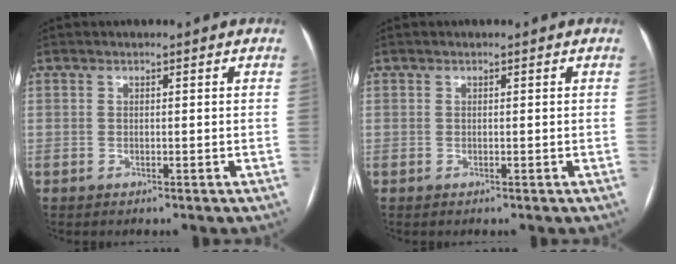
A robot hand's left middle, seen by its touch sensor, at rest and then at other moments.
{"total": 0.0}